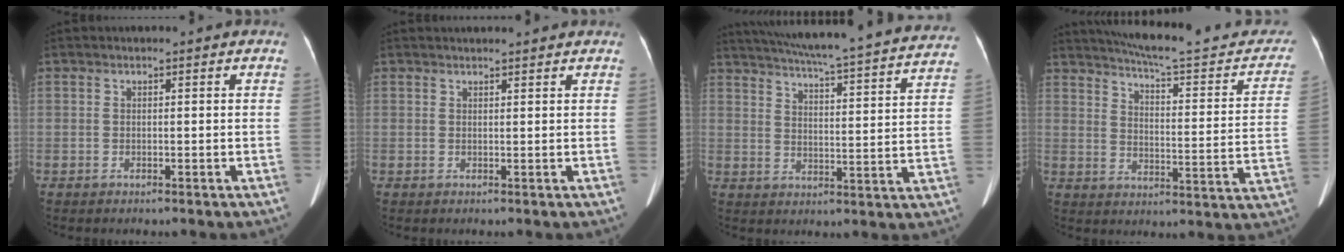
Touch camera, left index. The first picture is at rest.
{"total": 3.1, "force": [2.9, 0.4, 0.9], "torque": [-0.013, 0.018, 0.037]}
{"total": 30.3, "force": [27.6, 1.7, 12.5], "torque": [-0.203, -0.052, 0.343]}
{"total": 22.3, "force": [19.7, 3.9, 9.8], "torque": [-0.128, -0.028, 0.242]}